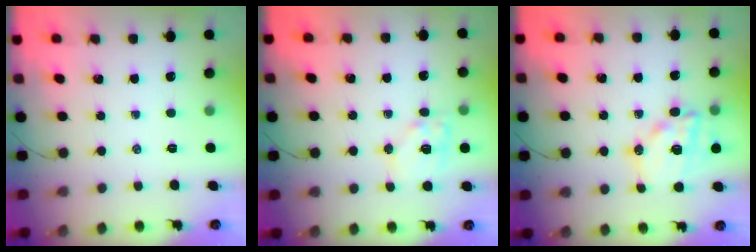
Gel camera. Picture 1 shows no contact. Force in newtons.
{"total": 10.4, "press": 10.3, "slide": 1.5}
{"total": 13.8, "press": 13.5, "slide": 3.1}